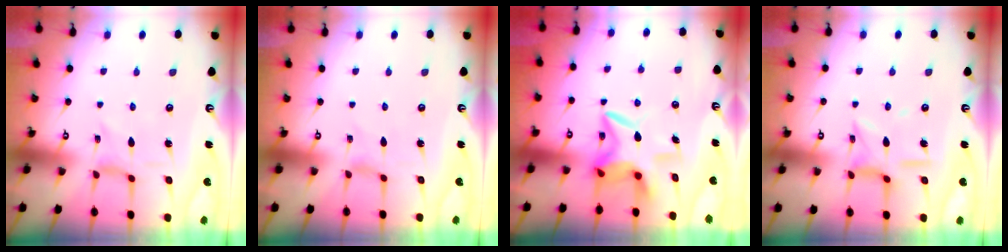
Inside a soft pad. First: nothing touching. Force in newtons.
{"total": 0.6, "press": 0.6, "slide": 0.2}
{"total": 10.3, "press": 10.2, "slide": 1.7}
{"total": 9.2, "press": 9.2, "slide": 0.8}